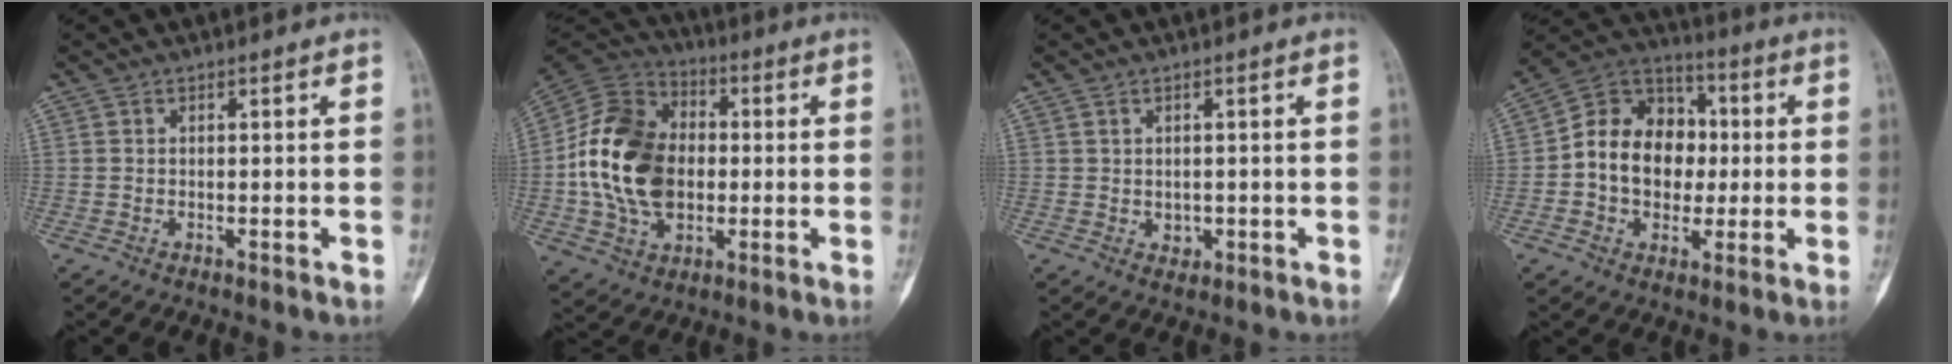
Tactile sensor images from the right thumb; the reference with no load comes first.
{"total": 19.9, "force": [-0.9, 14.1, 14.0], "torque": [-0.243, 0.015, -0.018]}
{"total": 1.5, "force": [-0.2, 1.3, 0.8], "torque": [-0.004, -0.001, 0.002]}
{"total": 15.5, "force": [-0.3, 12.1, 9.7], "torque": [-0.114, 0.031, -0.012]}